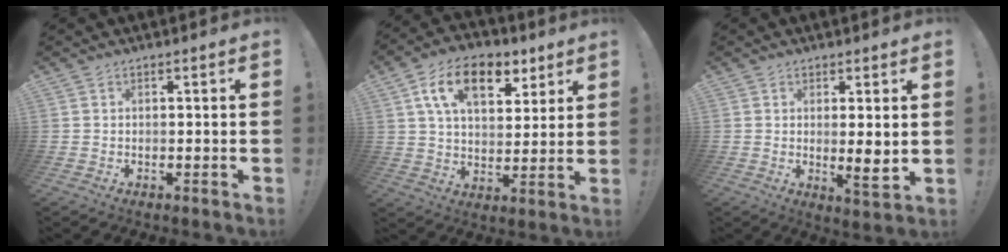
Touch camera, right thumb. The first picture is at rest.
{"total": 16.3, "force": [7.7, 9.5, 10.7], "torque": [-0.159, -0.026, 0.136]}
{"total": 5.5, "force": [0.7, 0.8, 5.4], "torque": [-0.062, -0.021, 0.012]}